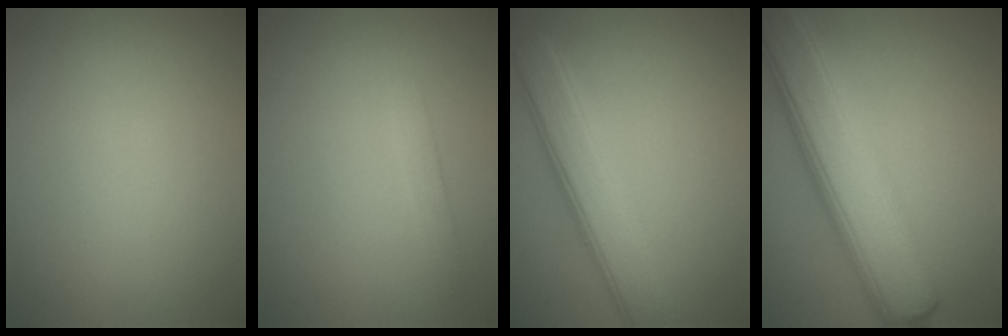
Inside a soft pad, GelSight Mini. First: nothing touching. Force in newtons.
{"total": 1.3, "press": 1.3, "slide": 0.1}
{"total": 5.3, "press": 5.3, "slide": 0.1}
{"total": 8.3, "press": 8.3, "slide": 0.2}